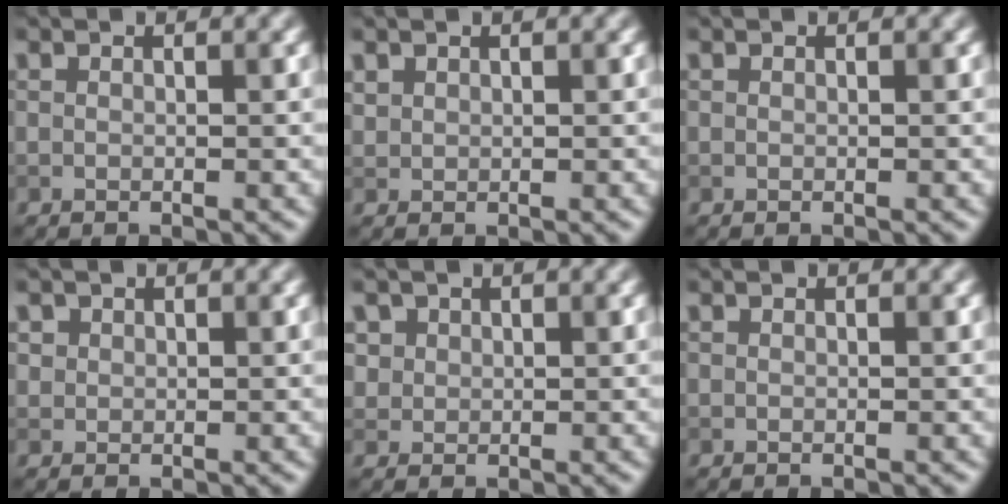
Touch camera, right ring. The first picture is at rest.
{"total": 0.9, "force": [0.6, 0.6, 0.1], "torque": [-0.002, -0.001, 0.016]}
{"total": 0.0}
{"total": 1.0, "force": [0.3, 0.9, 0.2], "torque": [0.003, -0.004, 0.007]}
{"total": 1.9, "force": [0.9, 1.6, 0.5], "torque": [-0.015, -0.003, 0.032]}
{"total": 0.0}